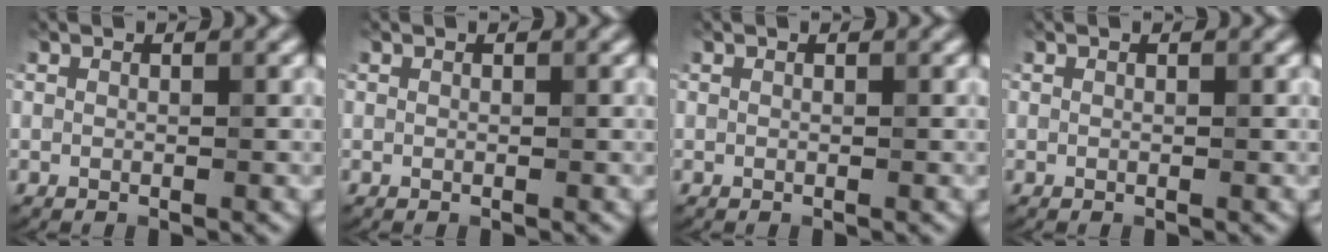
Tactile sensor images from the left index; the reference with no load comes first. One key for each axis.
{"total": 0.0}
{"total": 0.0}
{"total": 0.0}